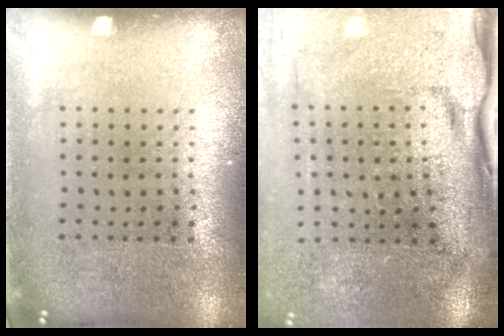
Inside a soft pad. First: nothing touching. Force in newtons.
{"total": 4.4, "press": 3.6, "slide": 2.5}